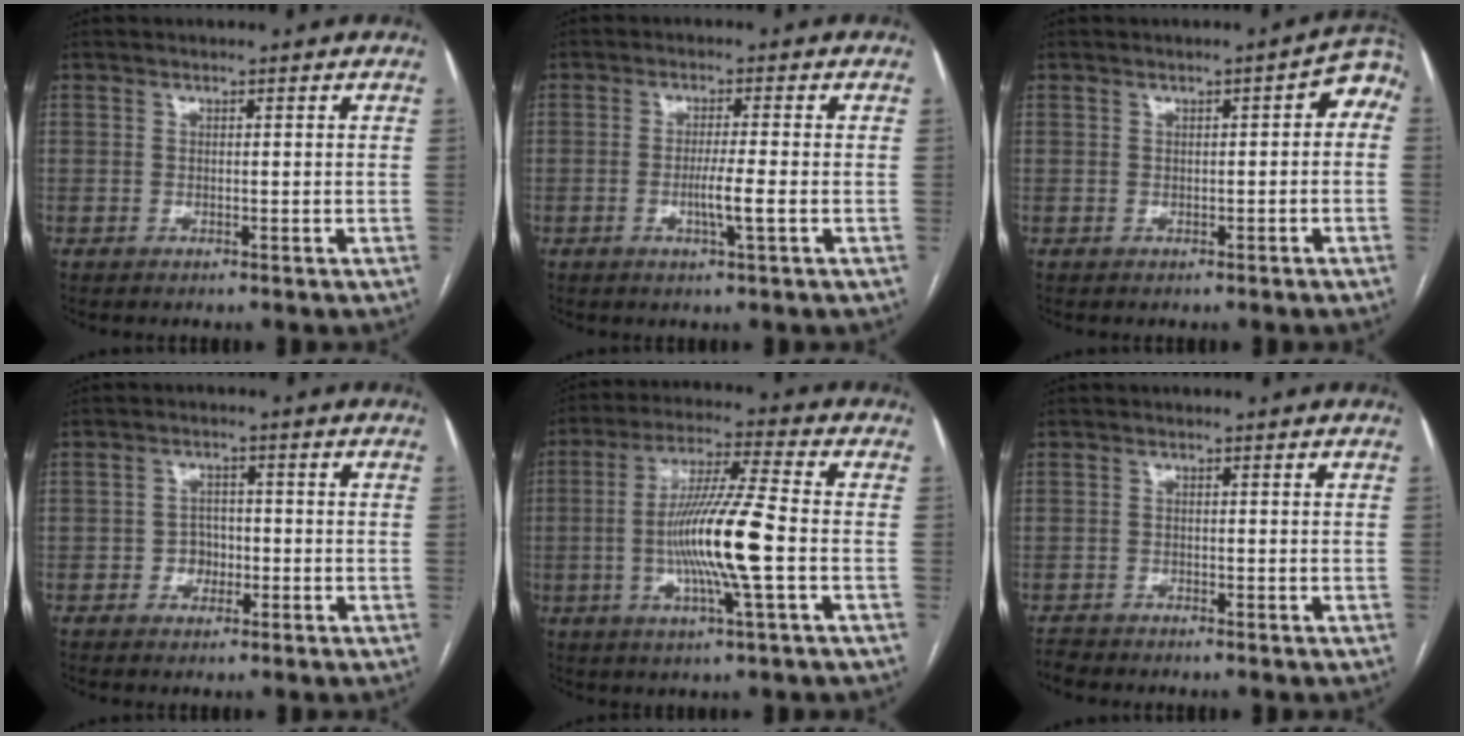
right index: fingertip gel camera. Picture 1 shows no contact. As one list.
[{"total": 3.9, "force": [-1.1, -0.4, 3.7], "torque": [-0.070, -0.007, -0.020]}, {"total": 3.9, "force": [0.6, 1.8, 3.4], "torque": [-0.031, 0.023, 0.004]}, {"total": 2.9, "force": [-0.9, 2.4, 1.3], "torque": [-0.012, 0.009, -0.015]}, {"total": 13.0, "force": [-2.2, -0.2, 12.9], "torque": [-0.247, -0.005, -0.047]}, {"total": 1.3, "force": [-1.3, 0.2, -0.3], "torque": [0.002, -0.006, -0.024]}]